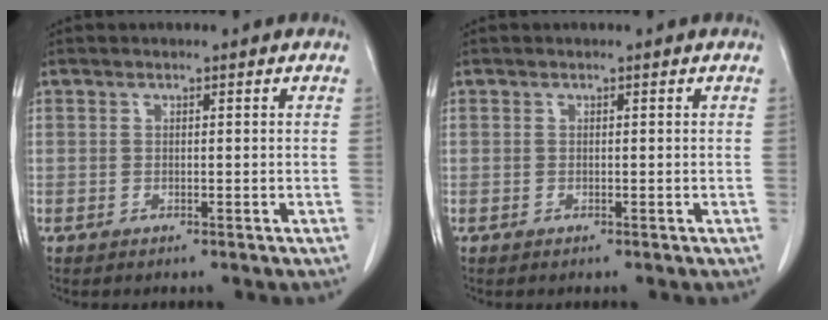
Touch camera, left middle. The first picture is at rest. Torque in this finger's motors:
{"motor_torque": [0.00, 0.00, 0.00, 0.00]}